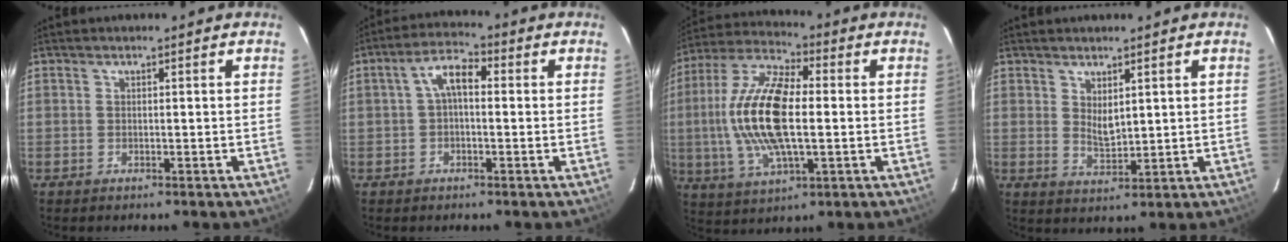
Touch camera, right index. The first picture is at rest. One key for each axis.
{"total": 5.3, "fx": 0.3, "fy": 2.7, "fz": 4.5, "tx": -0.087, "ty": 0.021, "tz": 0.005}
{"total": 17.8, "fx": -0.2, "fy": 6.8, "fz": 16.4, "tx": -0.335, "ty": 0.007, "tz": -0.008}
{"total": 3.7, "fx": 1.7, "fy": 1.7, "fz": 2.8, "tx": -0.044, "ty": -0.008, "tz": 0.032}